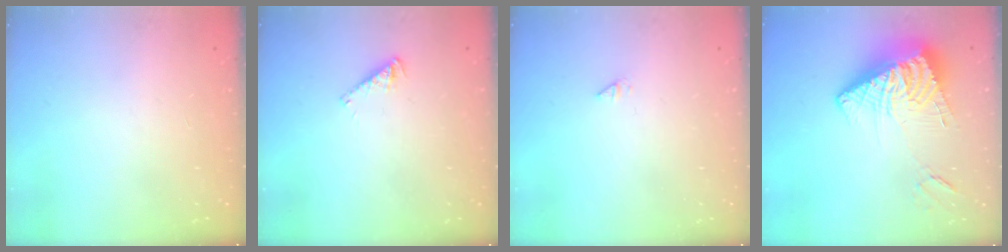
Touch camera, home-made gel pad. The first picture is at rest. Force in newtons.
{"total": 2.9, "press": 2.9, "slide": 0.1}
{"total": 0.0}
{"total": 16.3, "press": 16.2, "slide": 1.8}